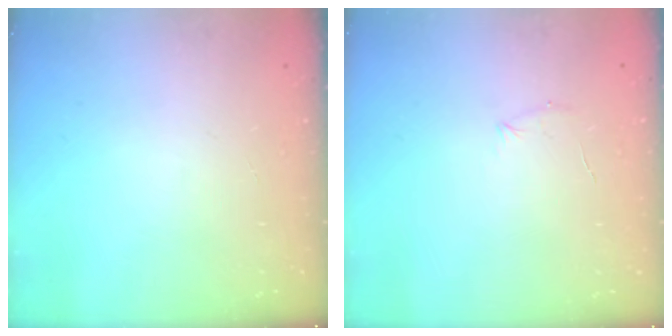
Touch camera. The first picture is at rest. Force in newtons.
{"total": 4.4, "press": 4.2, "slide": 1.1}